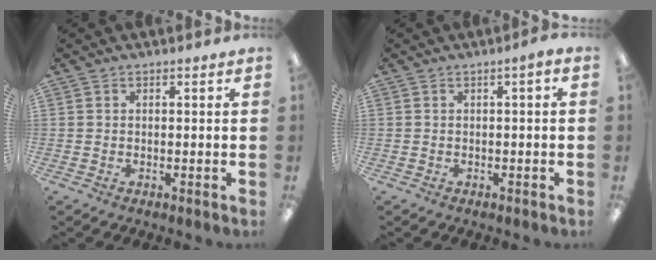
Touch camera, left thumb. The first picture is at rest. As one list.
[{"total": 1.0, "force": [-0.4, 0.2, 0.9], "torque": [-0.016, 0.001, -0.007]}]